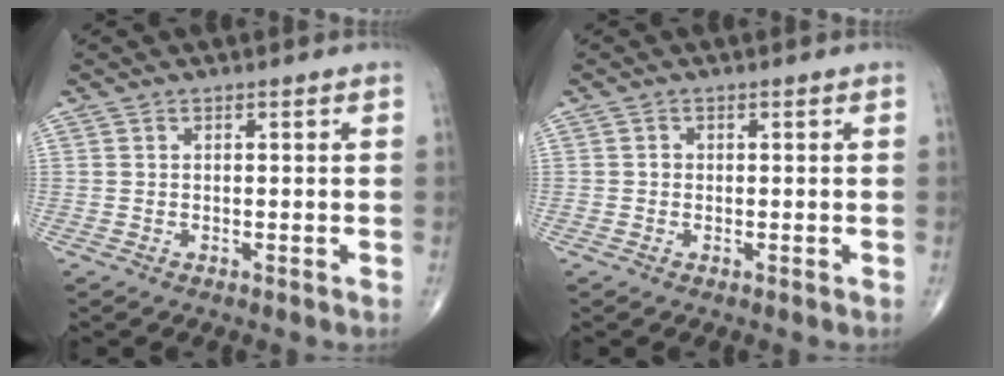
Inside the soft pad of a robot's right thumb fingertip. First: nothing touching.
{"total": 0.8, "force": [-0.1, 0.8, 0.2], "torque": [0.001, 0.003, -0.003]}